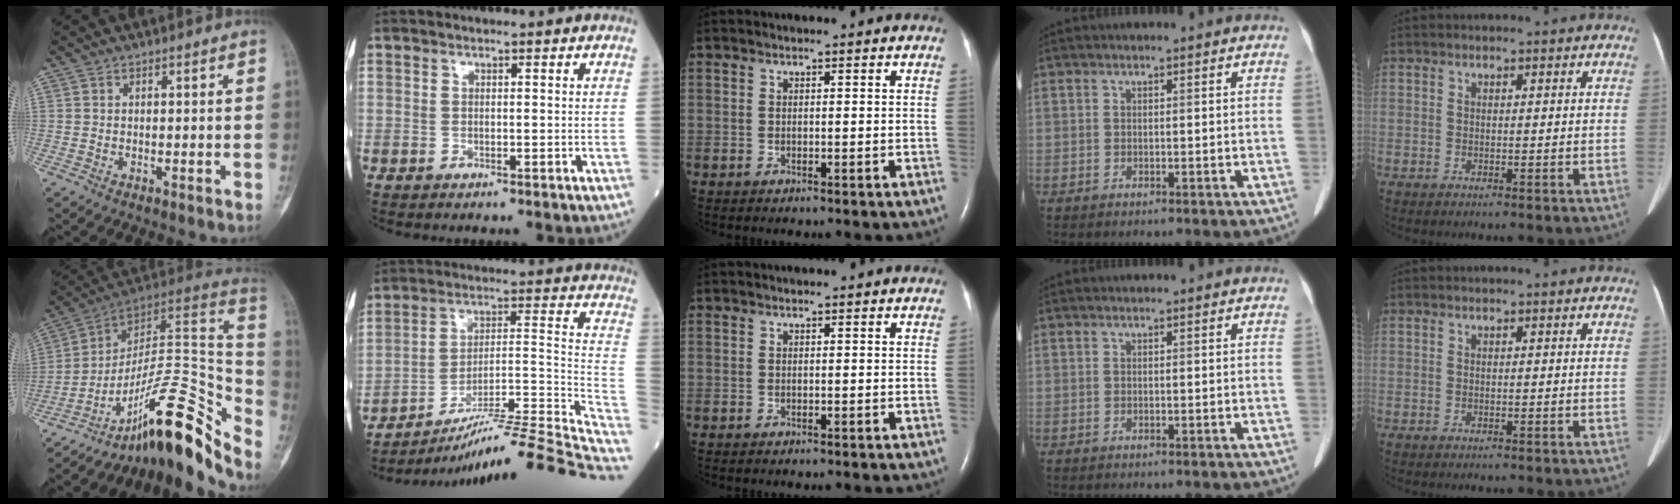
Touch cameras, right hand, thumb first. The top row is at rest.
{"thumb": {"total": 25.7, "force": [-17.4, 7.1, 17.6], "torque": [-0.193, 0.133, -0.267]}, "index": {"total": 25.9, "force": [-21.4, -0.8, 14.6], "torque": [-0.147, -0.003, -0.319]}}